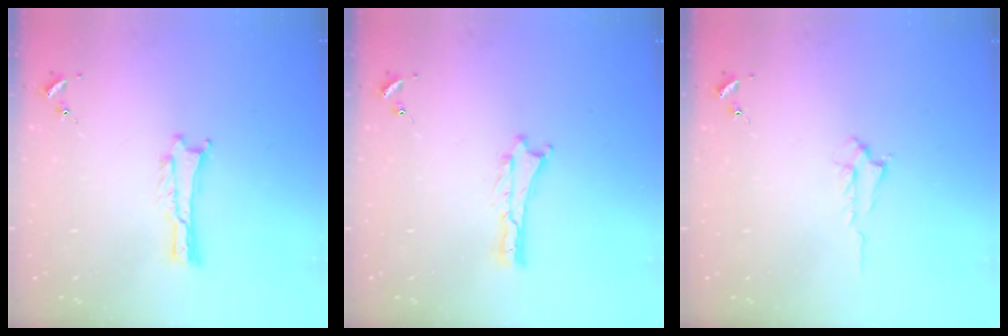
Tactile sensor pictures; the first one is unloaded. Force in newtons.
{"total": 0.0}
{"total": 1.3, "press": 1.3, "slide": 0.3}